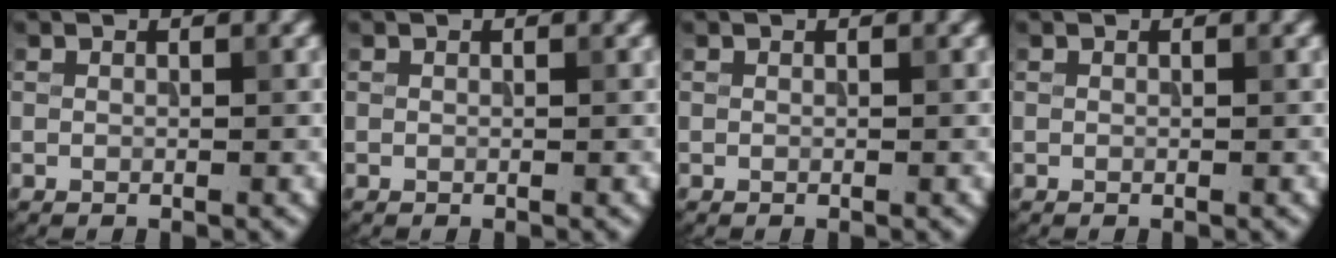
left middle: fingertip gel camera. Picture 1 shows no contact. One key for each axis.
{"total": 0.0}
{"total": 0.0}
{"total": 0.0}